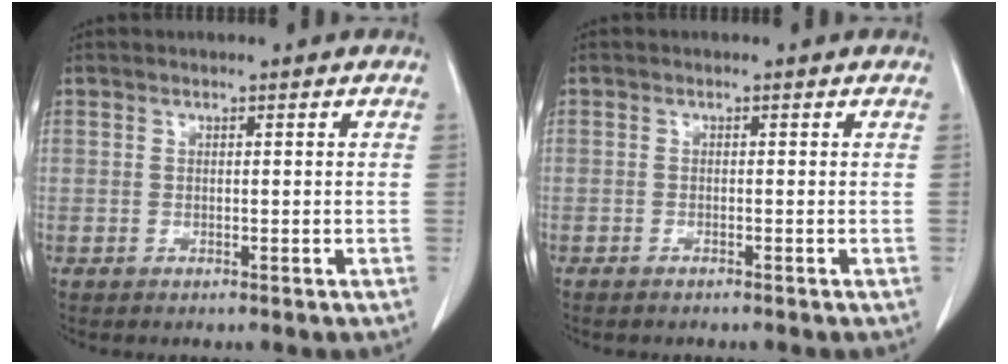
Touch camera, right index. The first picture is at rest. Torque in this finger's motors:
{"motor_torque": [0.11, -0.07, 0.05, 0.02]}